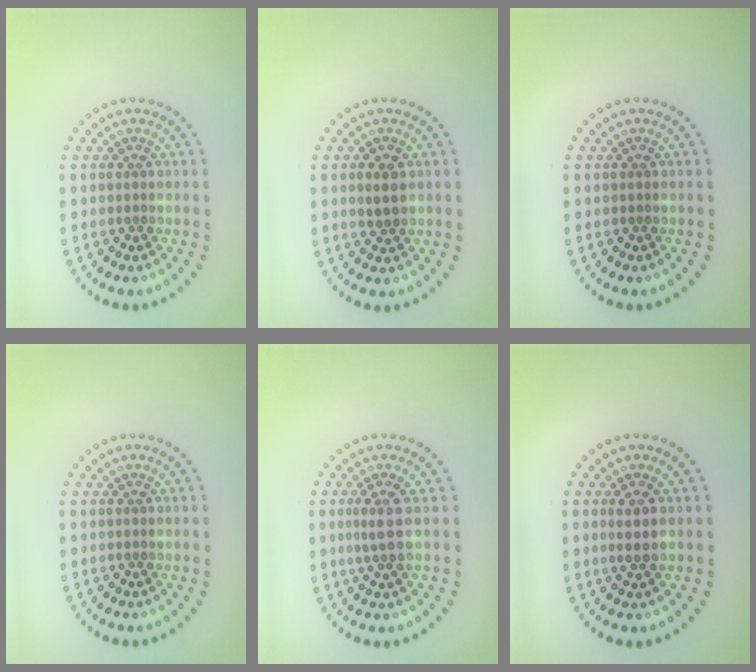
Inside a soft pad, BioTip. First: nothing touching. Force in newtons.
{"total": 1.9, "press": 1.9, "slide": 0.3}
{"total": 0.0}
{"total": 0.0}
{"total": 1.9, "press": 1.5, "slide": 1.1}
{"total": 1.5, "press": 1.4, "slide": 0.7}